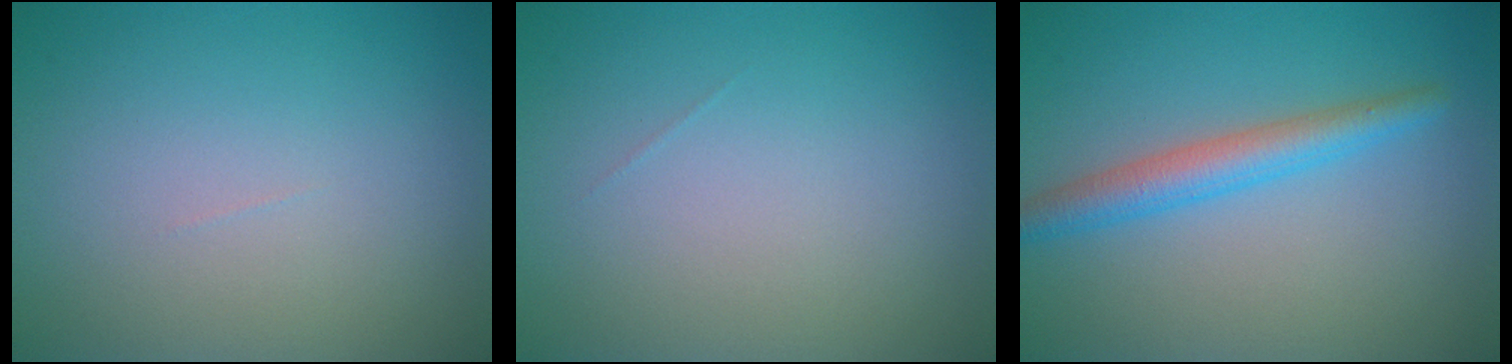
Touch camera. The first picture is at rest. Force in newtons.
{"total": 0.0}
{"total": 3.4, "press": 3.4, "slide": 0.0}